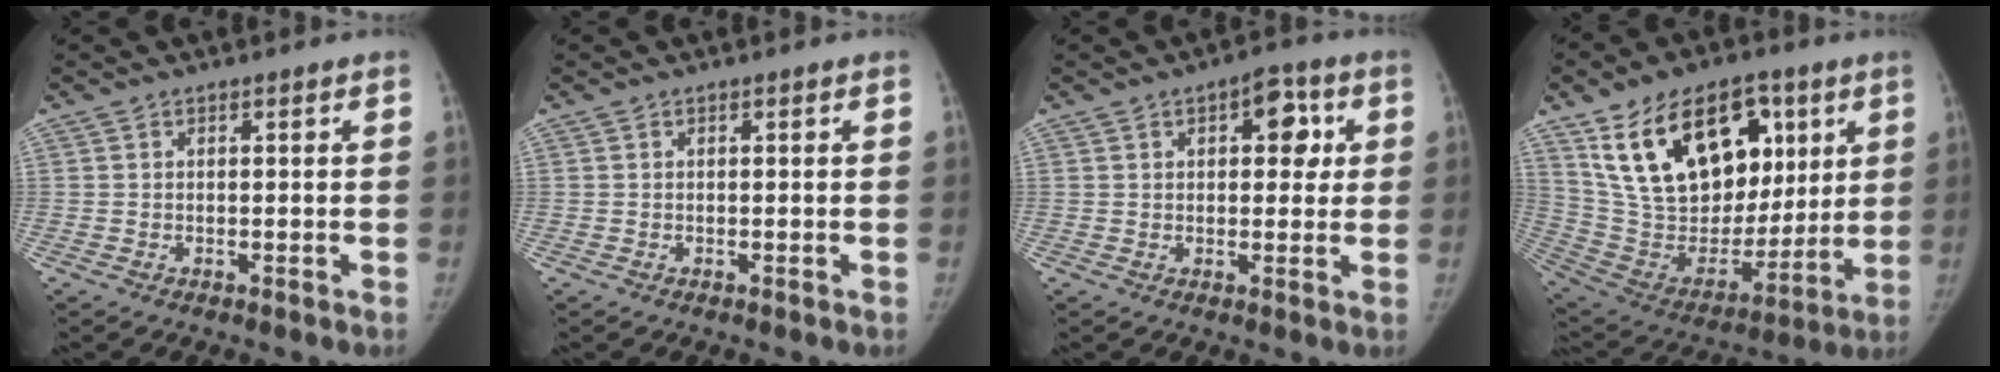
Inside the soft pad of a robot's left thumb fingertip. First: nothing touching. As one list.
[{"total": 0.0}, {"total": 7.2, "force": [2.1, 4.0, 5.6], "torque": [-0.038, 0.003, 0.022]}, {"total": 27.5, "force": [11.8, 17.0, 18.1], "torque": [-0.284, -0.010, 0.220]}]